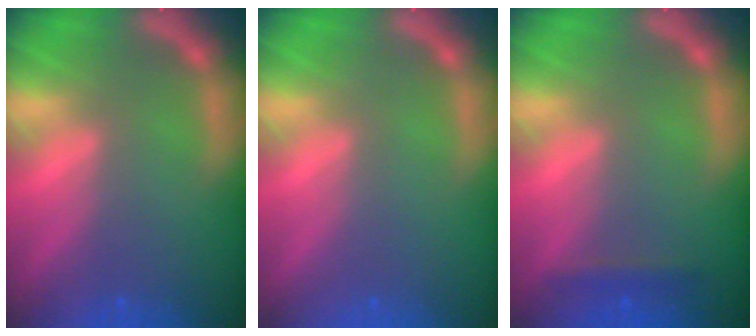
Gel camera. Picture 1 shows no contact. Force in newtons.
{"total": 0.0}
{"total": 1.4}